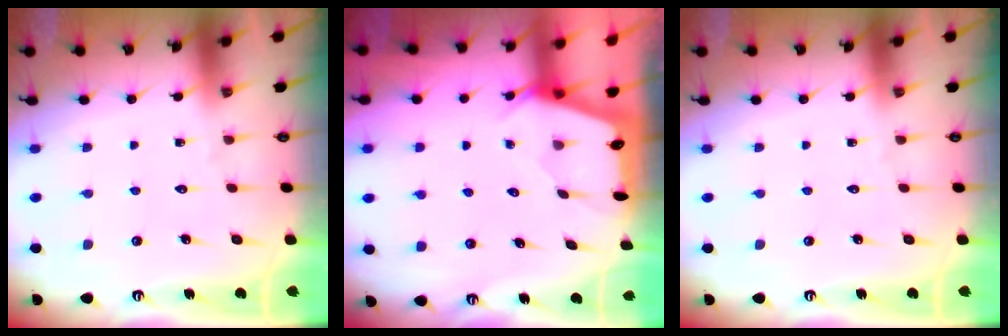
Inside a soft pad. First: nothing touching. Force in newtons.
{"total": 2.3, "press": 2.2, "slide": 0.3}
{"total": 0.0}